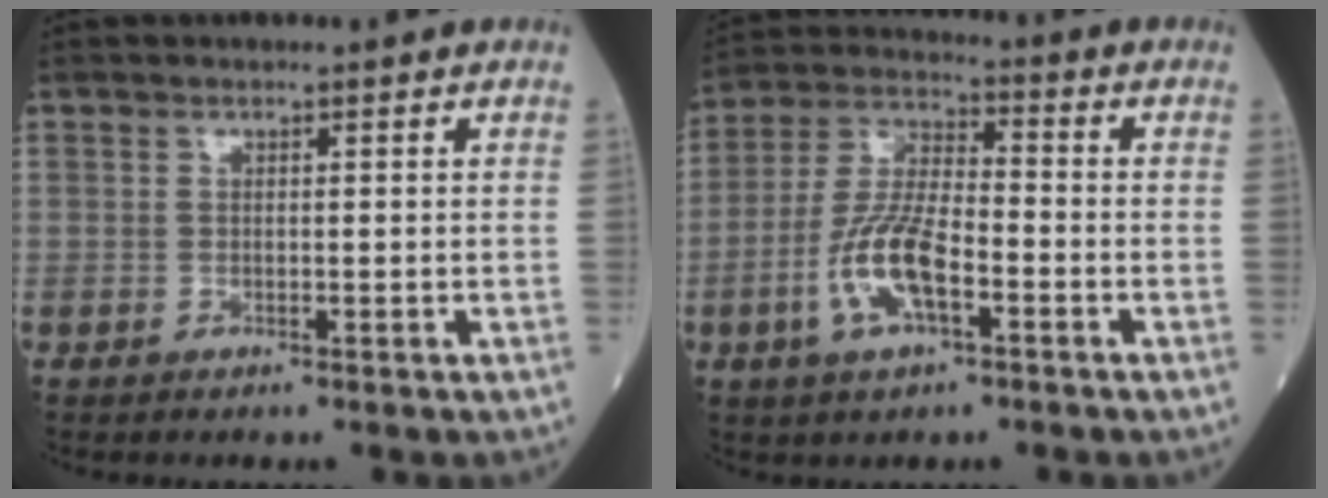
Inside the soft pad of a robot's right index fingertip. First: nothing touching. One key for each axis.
{"total": 10.5, "fx": -3.7, "fy": 3.4, "fz": 9.2, "tx": -0.198, "ty": 0.003, "tz": -0.073}